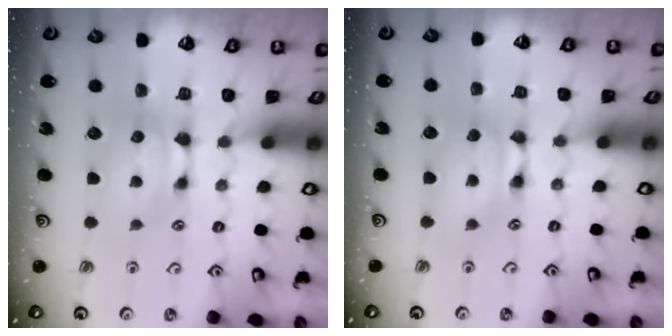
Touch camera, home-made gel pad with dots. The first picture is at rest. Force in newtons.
{"total": 1.6, "press": 1.6, "slide": 0.2}